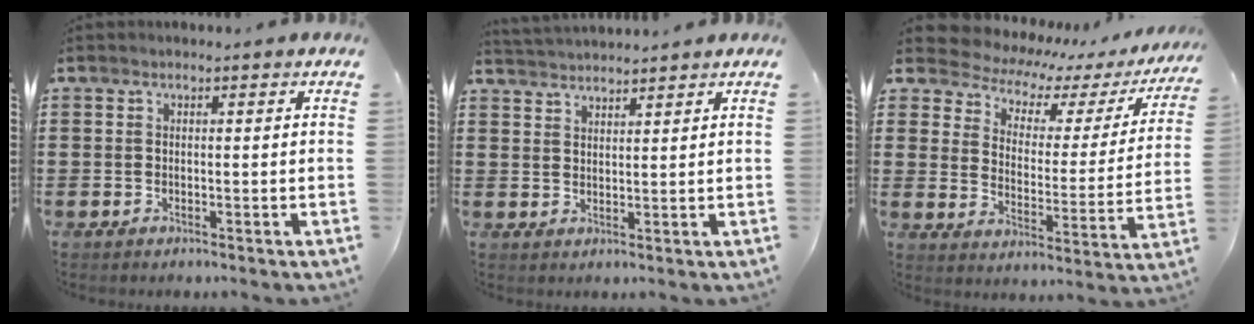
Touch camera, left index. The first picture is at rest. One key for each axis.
{"total": 2.3, "fx": 2.3, "fy": -0.3, "fz": -0.3, "tx": -0.001, "ty": -0.005, "tz": 0.044}
{"total": 5.0, "fx": 4.5, "fy": 1.7, "fz": 1.2, "tx": -0.055, "ty": -0.039, "tz": 0.072}